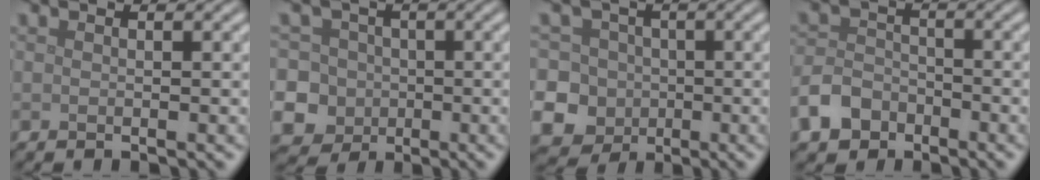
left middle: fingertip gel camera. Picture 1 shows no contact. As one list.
[{"total": 10.6, "force": [-2.0, 9.9, 3.1], "torque": [-0.082, 0.010, -0.065]}, {"total": 12.5, "force": [-3.0, 11.6, 3.4], "torque": [-0.097, 0.000, -0.074]}, {"total": 4.0, "force": [-2.5, 2.8, 1.5], "torque": [-0.031, 0.000, -0.054]}]